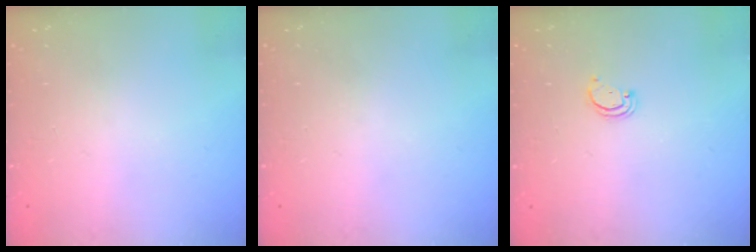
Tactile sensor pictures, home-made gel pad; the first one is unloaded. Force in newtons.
{"total": 0.0}
{"total": 1.5, "press": 1.5, "slide": 0.1}